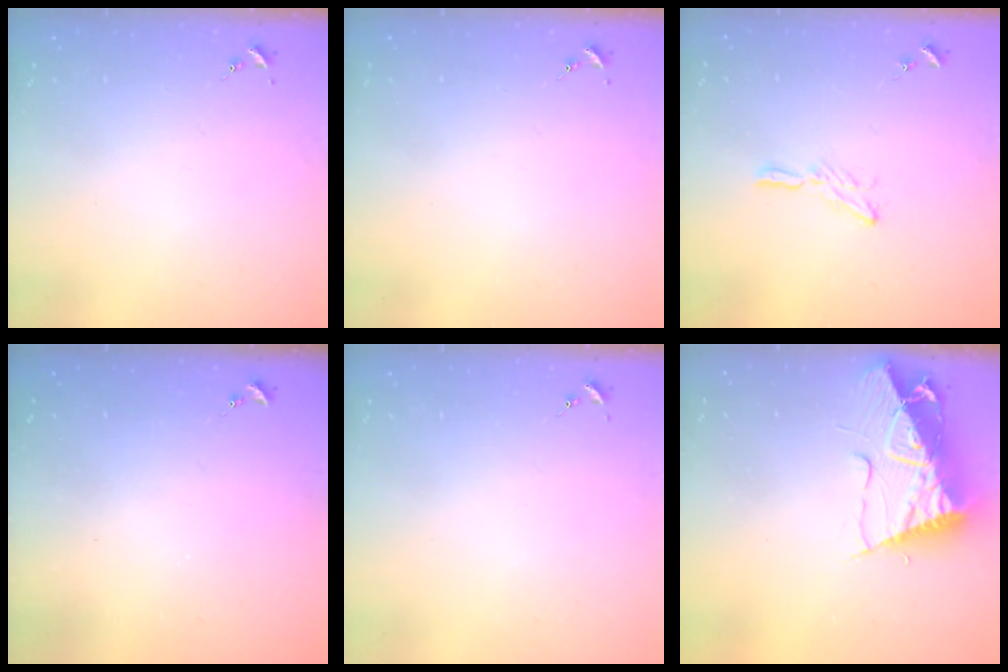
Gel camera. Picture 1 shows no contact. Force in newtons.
{"total": 0.0}
{"total": 6.5, "press": 6.5, "slide": 0.3}
{"total": 0.0}
{"total": 0.0}
{"total": 13.6, "press": 13.6, "slide": 1.1}